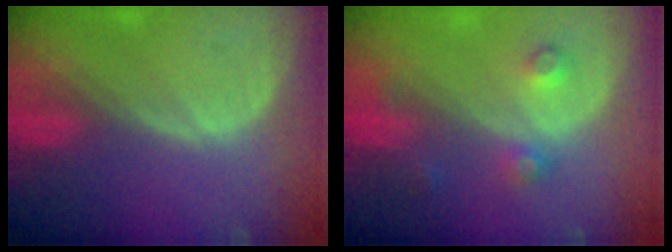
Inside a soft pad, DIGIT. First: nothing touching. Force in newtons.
{"total": 3.6, "press": 3.3, "slide": 1.4}